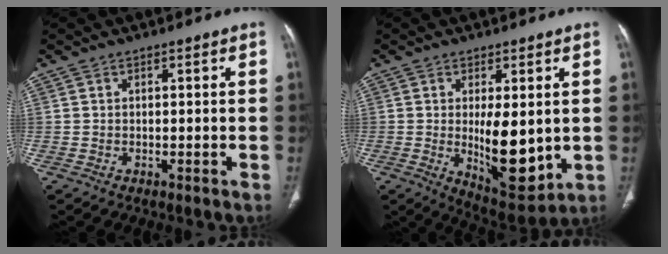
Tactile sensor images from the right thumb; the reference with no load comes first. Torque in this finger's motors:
{"motor_torque": [2.57, 2.44, 2.63, -0.15, 0.21]}